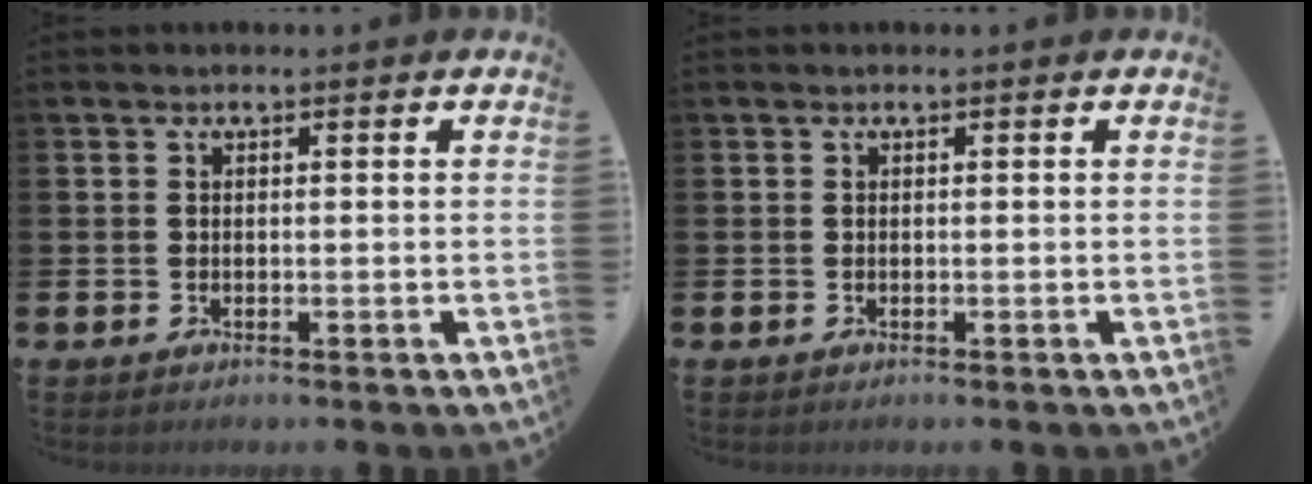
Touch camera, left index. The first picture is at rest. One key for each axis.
{"total": 0.0}